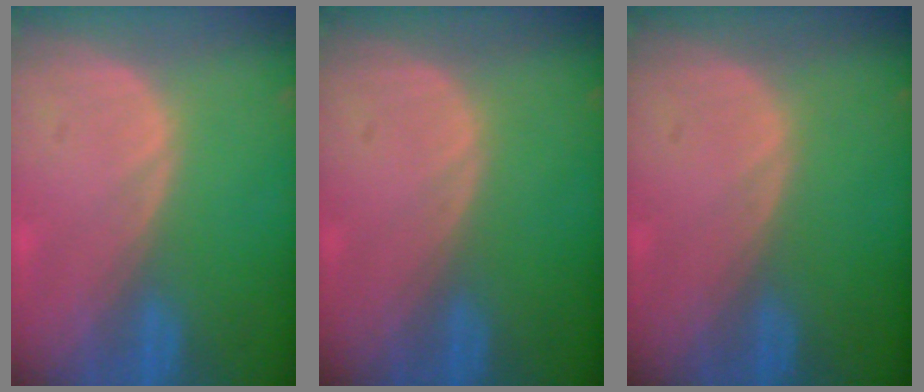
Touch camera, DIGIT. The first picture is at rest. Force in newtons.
{"total": 0.0}
{"total": 0.0}